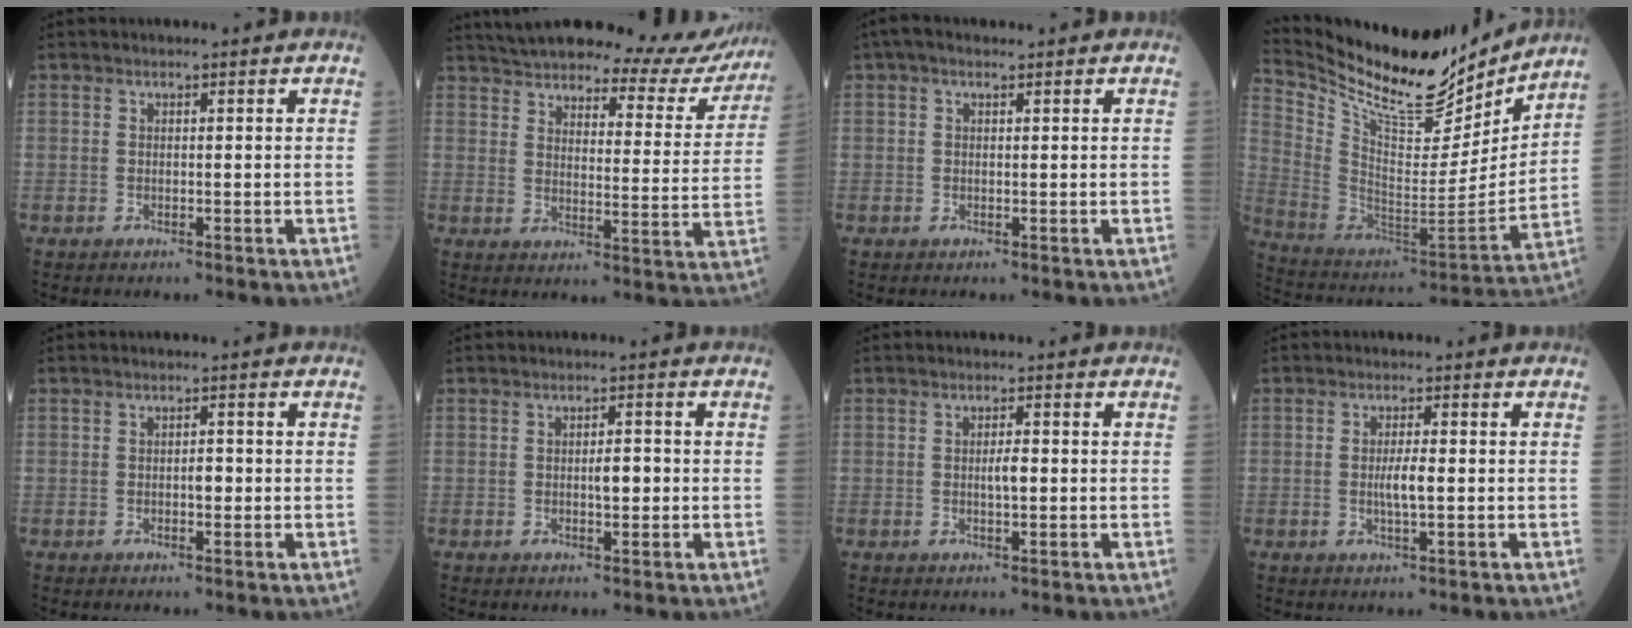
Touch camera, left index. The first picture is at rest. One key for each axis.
{"total": 21.9, "fx": 20.5, "fy": 4.3, "fz": 6.5, "tx": -0.088, "ty": -0.054, "tz": 0.250}
{"total": 2.4, "fx": 1.4, "fy": 1.1, "fz": 1.6, "tx": -0.034, "ty": 0.022, "tz": 0.022}
{"total": 20.5, "fx": 18.5, "fy": 4.6, "fz": 7.6, "tx": -0.152, "ty": -0.039, "tz": 0.310}
{"total": 1.6, "fx": -0.5, "fy": 0.6, "fz": 1.4, "tx": -0.017, "ty": 0.000, "tz": -0.010}
{"total": 2.5, "fx": -0.4, "fy": 0.8, "fz": 2.3, "tx": -0.035, "ty": 0.000, "tz": -0.008}
{"total": 2.1, "fx": -0.3, "fy": 0.5, "fz": 2.0, "tx": -0.035, "ty": -0.001, "tz": -0.006}
{"total": 3.1, "fx": -0.5, "fy": 0.4, "fz": 3.1, "tx": -0.059, "ty": -0.005, "tz": -0.010}